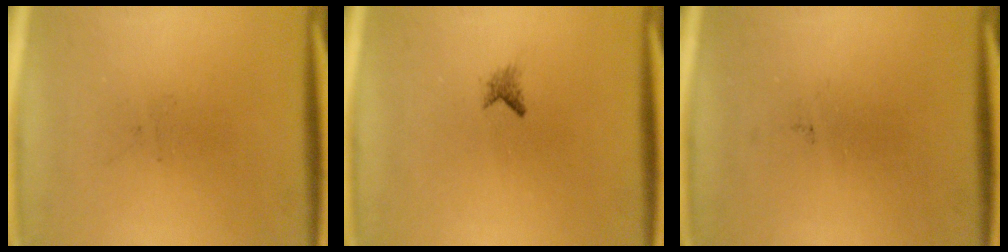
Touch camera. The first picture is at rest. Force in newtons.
{"total": 0.9}
{"total": 0.0}